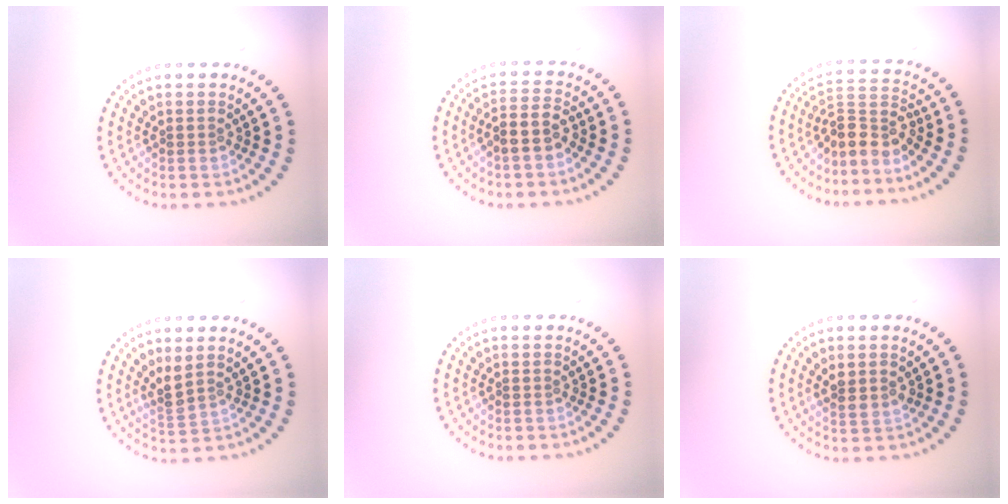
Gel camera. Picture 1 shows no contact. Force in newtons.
{"total": 2.5, "press": 2.3, "slide": 1.0}
{"total": 3.3, "press": 2.3, "slide": 2.3}
{"total": 2.1, "press": 1.5, "slide": 1.4}
{"total": 0.0}
{"total": 1.6, "press": 1.4, "slide": 0.7}